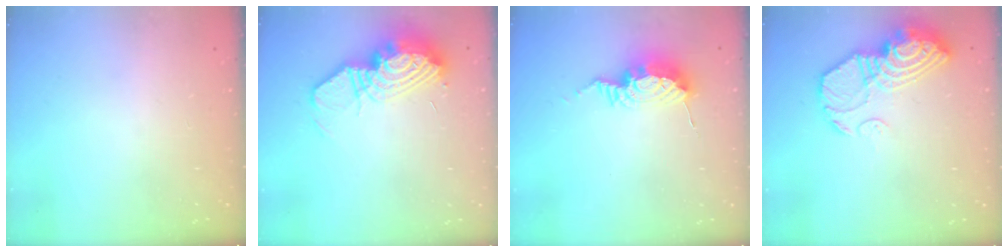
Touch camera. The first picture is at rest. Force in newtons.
{"total": 16.9, "press": 16.7, "slide": 2.9}
{"total": 9.4, "press": 9.4, "slide": 0.9}
{"total": 15.6, "press": 15.5, "slide": 1.8}